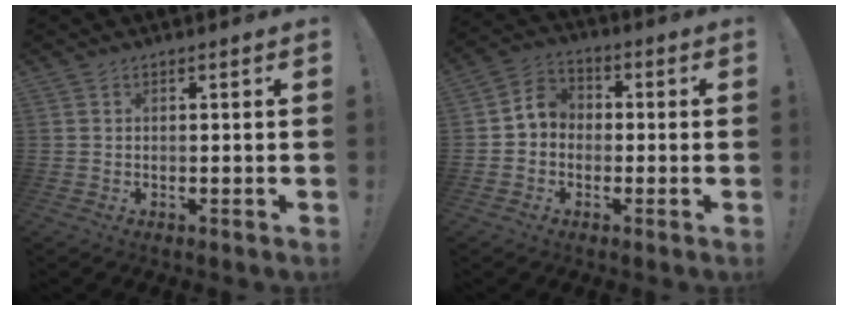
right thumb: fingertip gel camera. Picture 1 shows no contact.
{"total": 6.2, "force": [-1.1, 5.5, 2.8], "torque": [-0.047, 0.026, -0.016]}